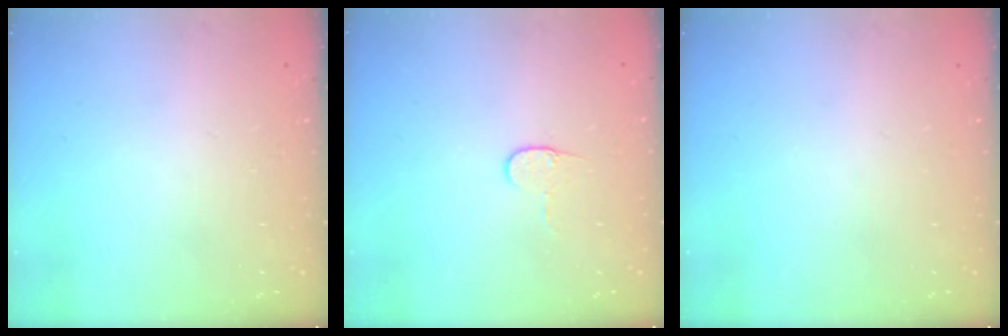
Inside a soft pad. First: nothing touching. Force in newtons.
{"total": 4.3, "press": 4.3, "slide": 0.4}
{"total": 0.0}